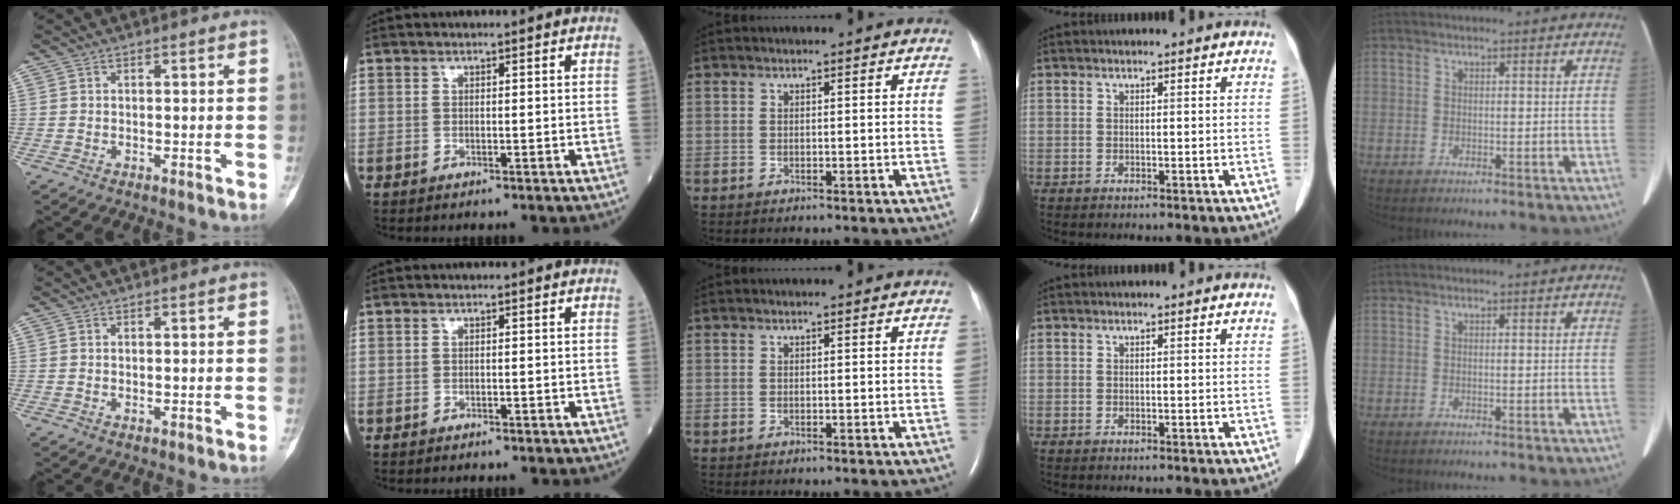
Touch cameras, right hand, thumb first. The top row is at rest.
{"index": {"total": 0.9, "force": [-0.8, 0.2, 0.5], "torque": [-0.009, -0.001, -0.009]}}